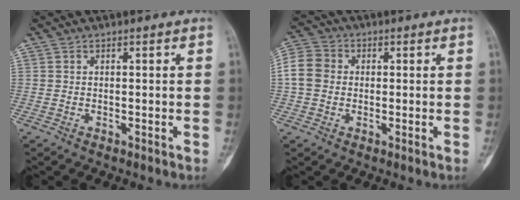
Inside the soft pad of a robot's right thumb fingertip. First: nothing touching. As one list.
[{"total": 8.0, "force": [0.4, 6.9, 4.1], "torque": [-0.083, 0.021, 0.000]}]